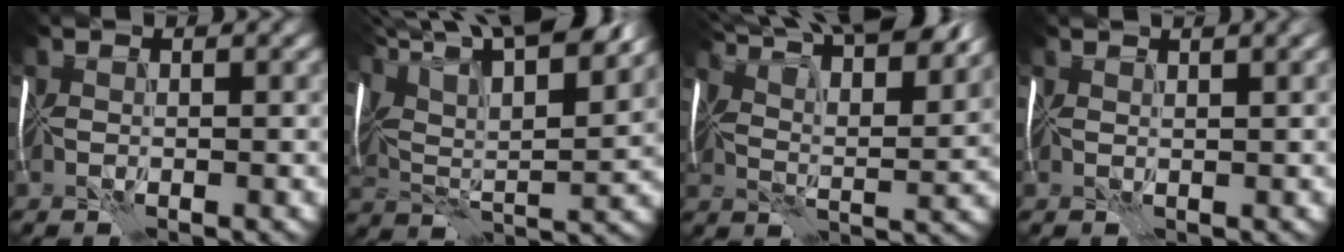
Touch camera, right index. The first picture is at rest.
{"total": 15.9, "force": [11.1, 4.6, 10.4], "torque": [-0.190, 0.046, 0.152]}
{"total": 14.6, "force": [11.1, 4.2, 8.5], "torque": [-0.135, 0.027, 0.130]}
{"total": 2.4, "force": [1.7, 0.6, 1.7], "torque": [-0.019, 0.005, 0.025]}